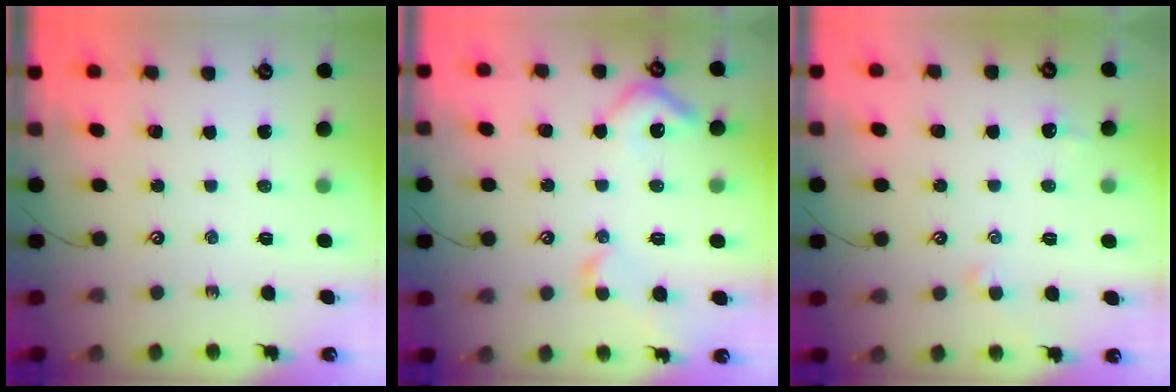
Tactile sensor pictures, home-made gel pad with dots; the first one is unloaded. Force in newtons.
{"total": 6.4, "press": 6.3, "slide": 1.0}
{"total": 1.1, "press": 0.8, "slide": 0.6}